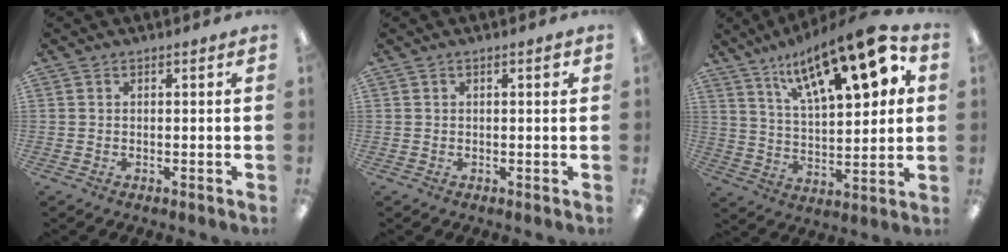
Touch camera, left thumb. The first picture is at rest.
{"total": 1.7, "force": [0.6, 0.5, 1.5], "torque": [-0.030, 0.004, 0.010]}
{"total": 20.7, "force": [12.2, 6.8, 15.3], "torque": [-0.233, -0.068, 0.197]}